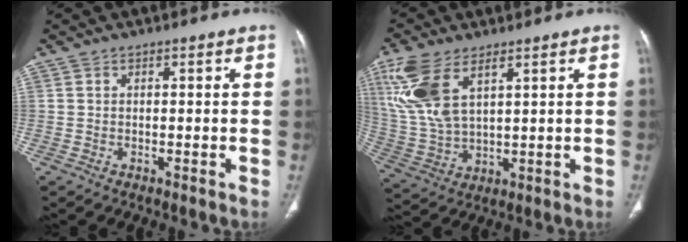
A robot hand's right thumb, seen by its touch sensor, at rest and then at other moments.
{"total": 13.5, "force": [6.2, 6.4, 10.1], "torque": [-0.233, -0.012, 0.138]}